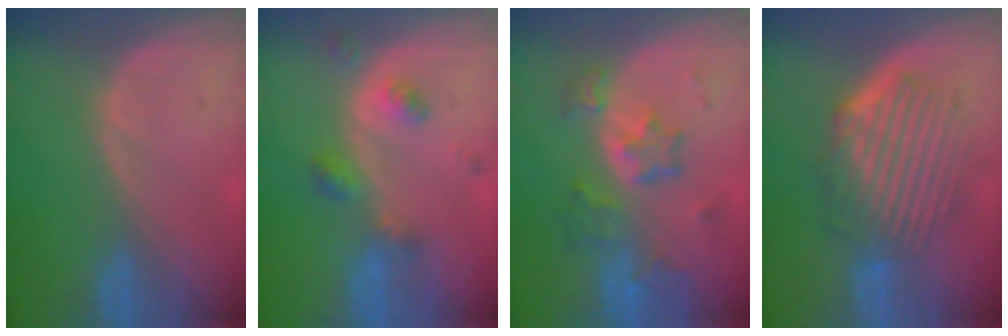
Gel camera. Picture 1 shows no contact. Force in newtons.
{"total": 4.9, "press": 4.4, "slide": 2.2}
{"total": 7.2, "press": 6.5, "slide": 3.1}
{"total": 9.4, "press": 8.4, "slide": 4.4}